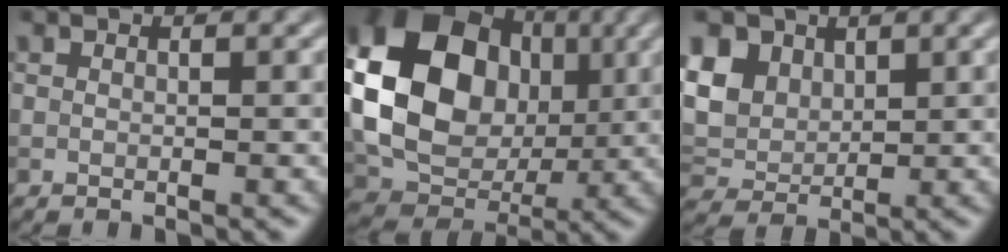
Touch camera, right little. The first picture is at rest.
{"total": 15.6, "force": [1.8, 12.0, 9.8], "torque": [-0.203, 0.014, 0.016]}
{"total": 7.2, "force": [2.8, 5.3, 3.9], "torque": [-0.114, 0.020, 0.049]}